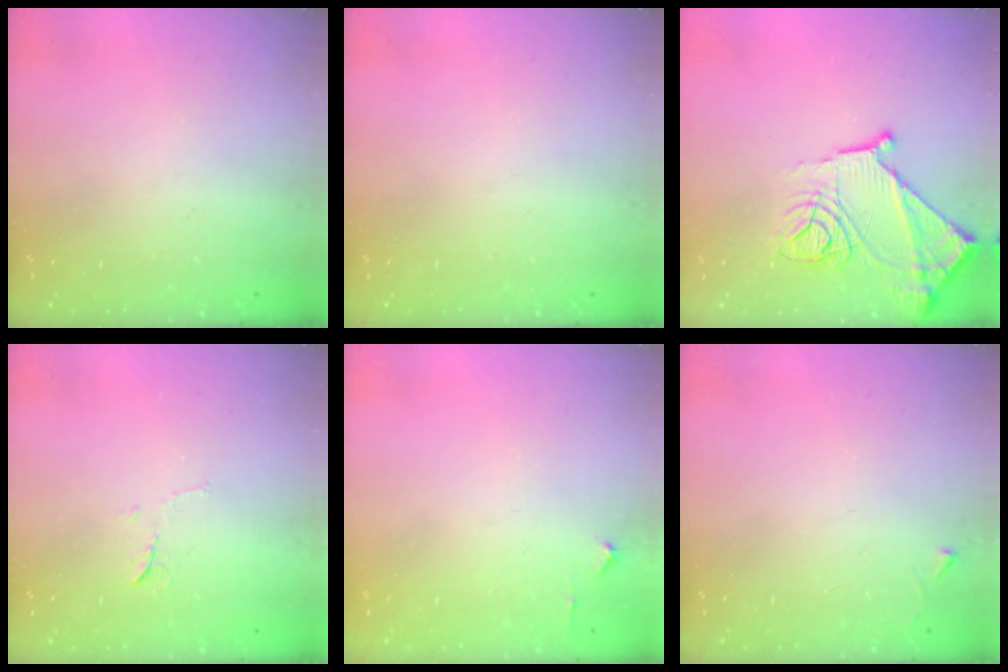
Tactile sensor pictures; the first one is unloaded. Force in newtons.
{"total": 0.0}
{"total": 15.5, "press": 15.4, "slide": 1.4}
{"total": 5.5, "press": 5.5, "slide": 0.4}
{"total": 3.0, "press": 3.0, "slide": 0.4}
{"total": 2.3, "press": 2.3, "slide": 0.4}